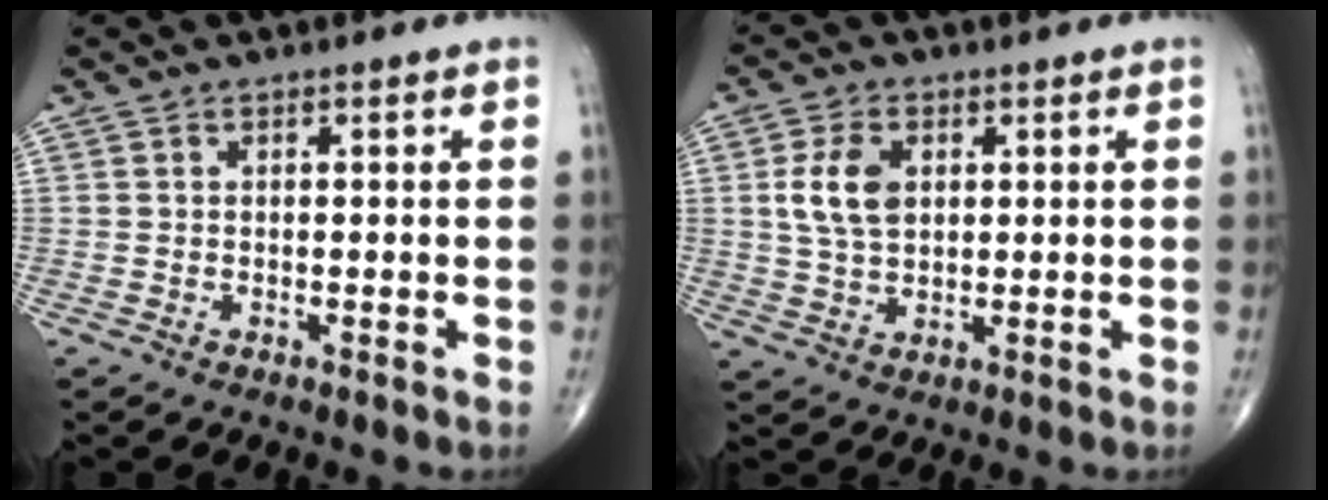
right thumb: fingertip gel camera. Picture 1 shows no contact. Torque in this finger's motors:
{"motor_torque": [0.22, -0.05, 0.69, 0.11, 0.08]}